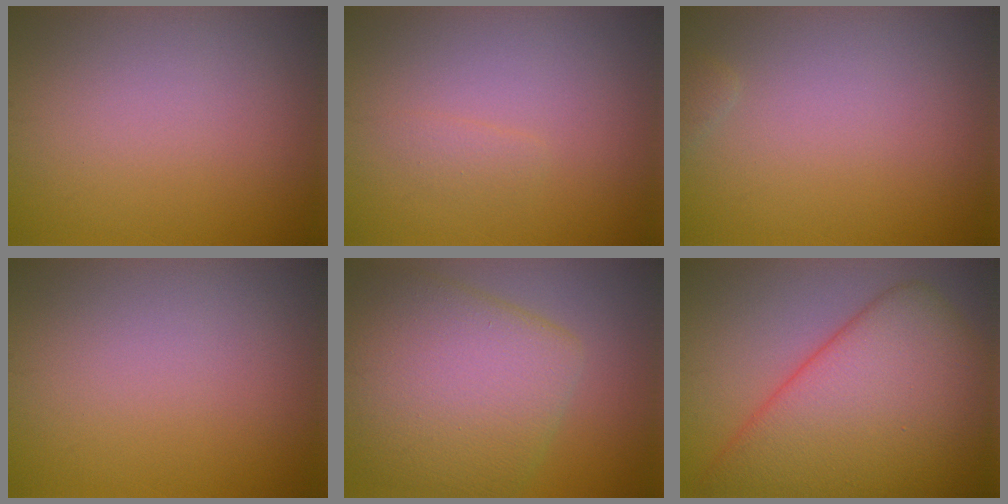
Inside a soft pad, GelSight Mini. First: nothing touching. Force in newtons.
{"total": 0.8, "press": 0.8, "slide": 0.1}
{"total": 0.6, "press": 0.6, "slide": 0.1}
{"total": 0.0}
{"total": 9.8, "press": 9.8, "slide": 0.3}
{"total": 14.2, "press": 14.2, "slide": 0.4}